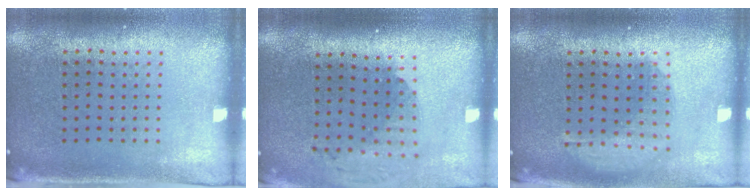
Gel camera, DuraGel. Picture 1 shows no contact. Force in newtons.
{"total": 1.8, "press": 1.4, "slide": 1.2}
{"total": 1.5, "press": 1.3, "slide": 0.9}